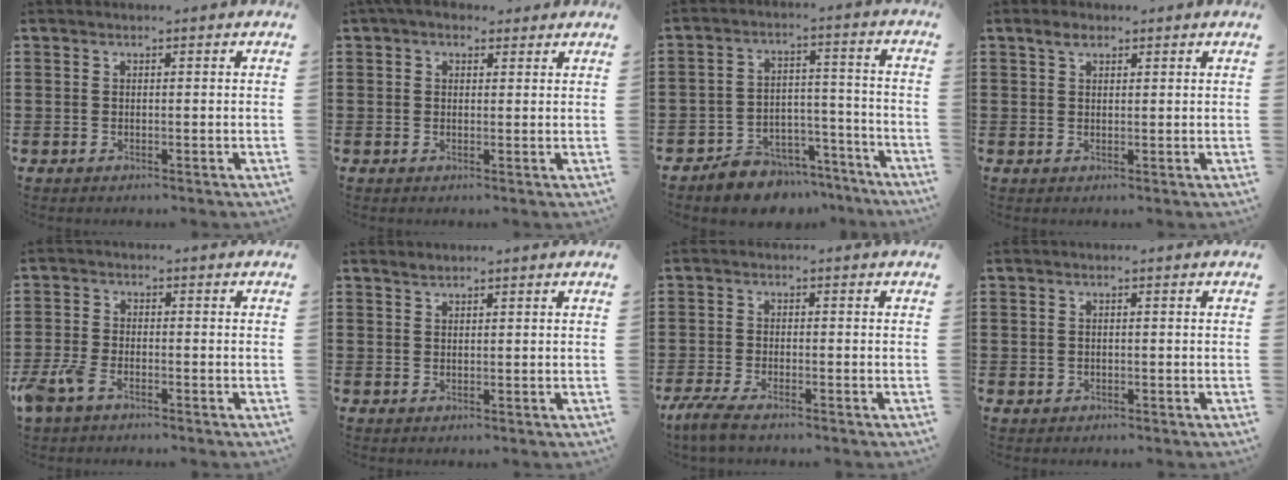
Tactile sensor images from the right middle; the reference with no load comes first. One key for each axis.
{"total": 2.9, "fx": 2.3, "fy": 1.5, "fz": 1.0, "tx": -0.027, "ty": 0.009, "tz": 0.043}
{"total": 6.8, "fx": -6.3, "fy": 2.5, "fz": 0.6, "tx": -0.003, "ty": 0.031, "tz": -0.122}
{"total": 2.3, "fx": 1.6, "fy": 1.1, "fz": 1.1, "tx": -0.017, "ty": 0.001, "tz": 0.028}
{"total": 3.7, "fx": -2.6, "fy": 1.6, "fz": 2.1, "tx": -0.072, "ty": -0.004, "tz": -0.059}
{"total": 1.2, "fx": 1.2, "fy": 0.0, "fz": 0.2, "tx": -0.006, "ty": 0.000, "tz": 0.023}
{"total": 2.9, "fx": -2.4, "fy": 0.2, "fz": 1.6, "tx": -0.047, "ty": -0.011, "tz": -0.053}
{"total": 0.5, "fx": 0.0, "fy": 0.5, "fz": 0.1, "tx": -0.004, "ty": 0.004, "tz": -0.001}